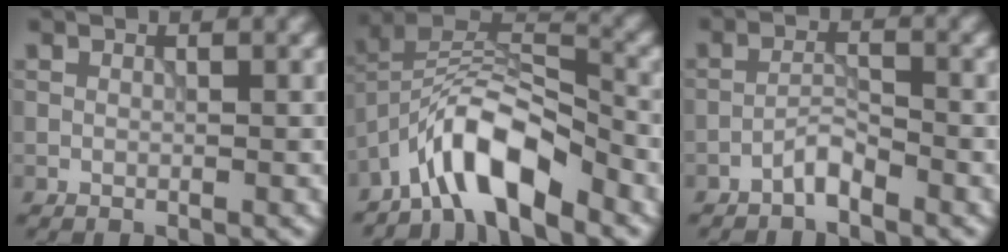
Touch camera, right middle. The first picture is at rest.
{"total": 7.9, "force": [-5.0, 2.7, 5.4], "torque": [-0.085, 0.013, -0.097]}
{"total": 1.8, "force": [-1.5, 0.3, 0.9], "torque": [-0.016, 0.009, -0.033]}